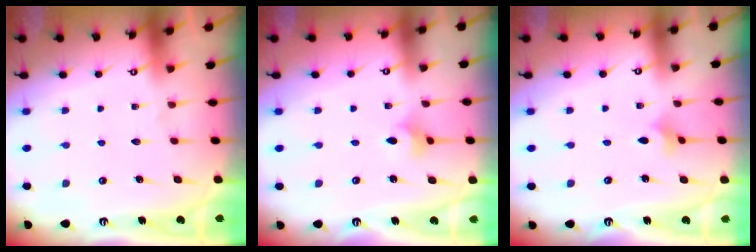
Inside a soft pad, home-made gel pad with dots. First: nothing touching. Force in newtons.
{"total": 3.5, "press": 3.4, "slide": 0.7}
{"total": 1.8, "press": 1.7, "slide": 0.5}